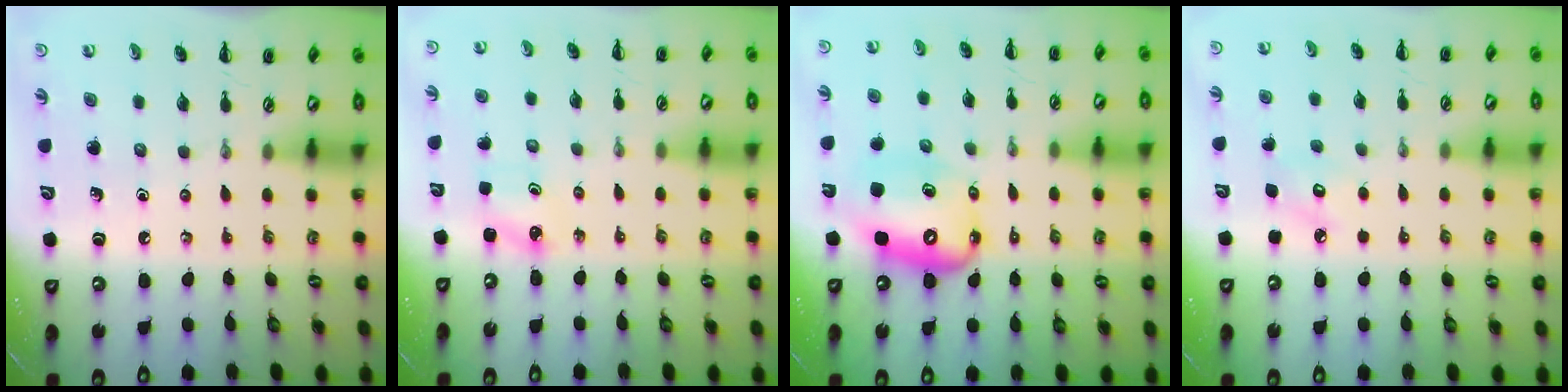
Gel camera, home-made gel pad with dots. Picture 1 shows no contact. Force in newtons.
{"total": 2.5, "press": 2.4, "slide": 0.8}
{"total": 11.7, "press": 11.2, "slide": 3.1}
{"total": 3.8, "press": 3.7, "slide": 0.9}